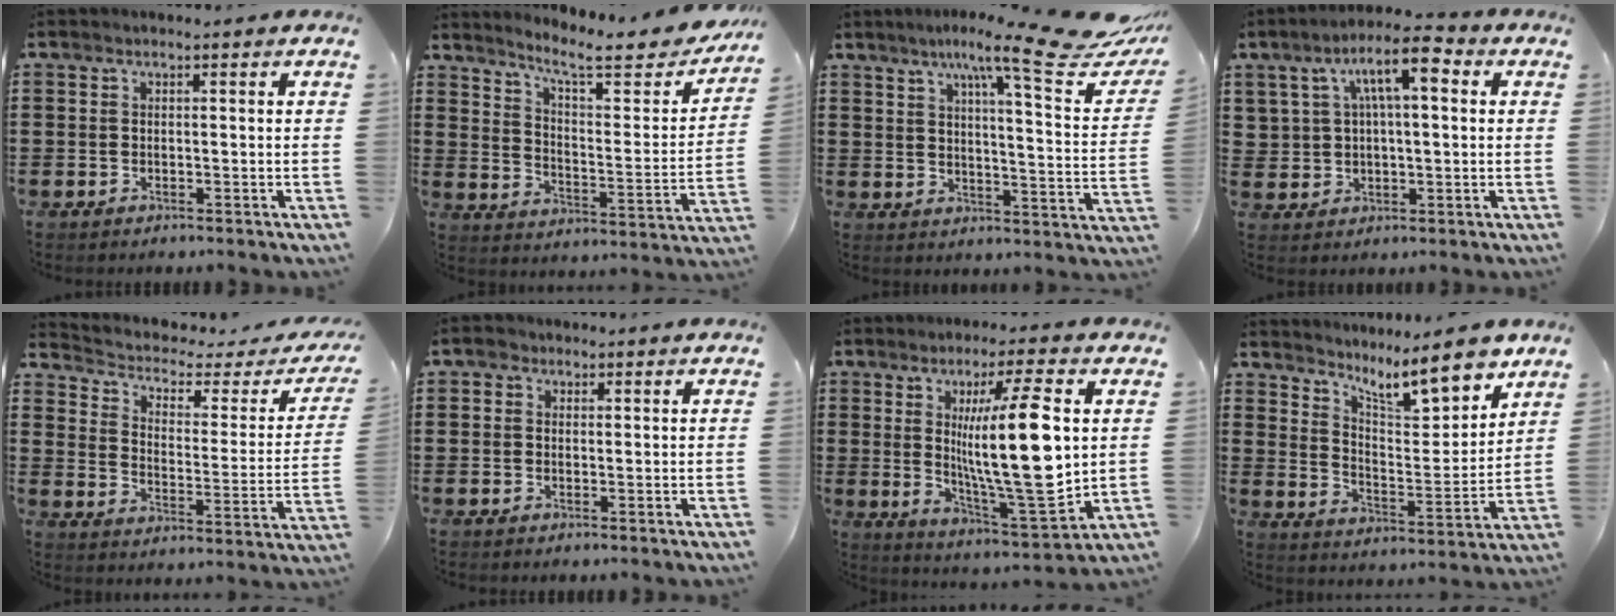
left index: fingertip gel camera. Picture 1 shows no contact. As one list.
[{"total": 8.3, "force": [6.7, 1.0, 4.8], "torque": [-0.100, -0.050, 0.102]}, {"total": 12.8, "force": [9.6, 0.8, 8.4], "torque": [-0.141, -0.062, 0.144]}, {"total": 8.3, "force": [3.4, 3.4, 6.7], "torque": [-0.129, 0.004, 0.054]}, {"total": 2.8, "force": [1.7, 1.5, 1.7], "torque": [-0.048, -0.018, 0.019]}, {"total": 1.5, "force": [0.7, 1.3, 0.3], "torque": [-0.010, 0.008, 0.012]}, {"total": 16.1, "force": [3.0, 3.0, 15.5], "torque": [-0.277, -0.017, 0.042]}, {"total": 9.8, "force": [8.5, 1.8, 4.5], "torque": [-0.074, -0.056, 0.146]}]